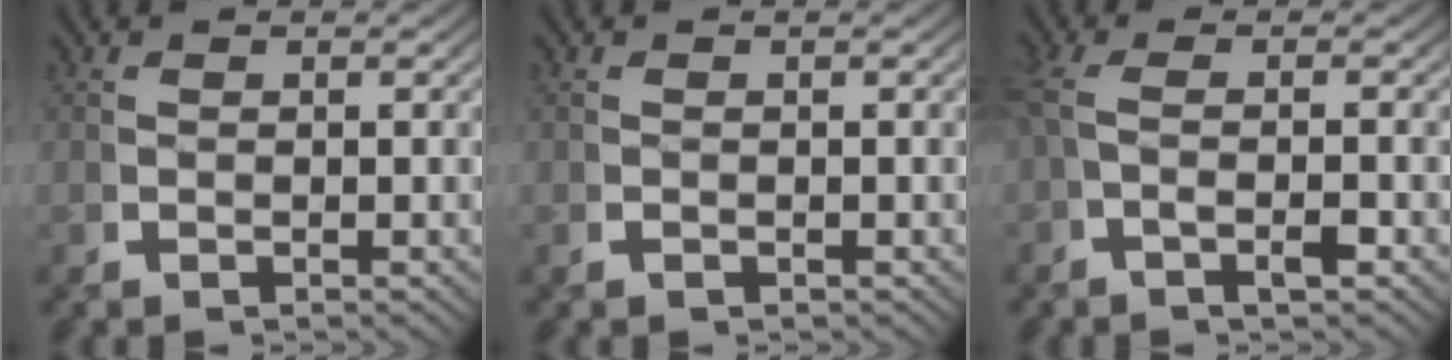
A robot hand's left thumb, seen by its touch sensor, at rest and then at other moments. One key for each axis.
{"total": 0.0}
{"total": 3.1, "fx": -0.1, "fy": 0.7, "fz": 3.0, "tx": -0.077, "ty": 0.004, "tz": -0.005}